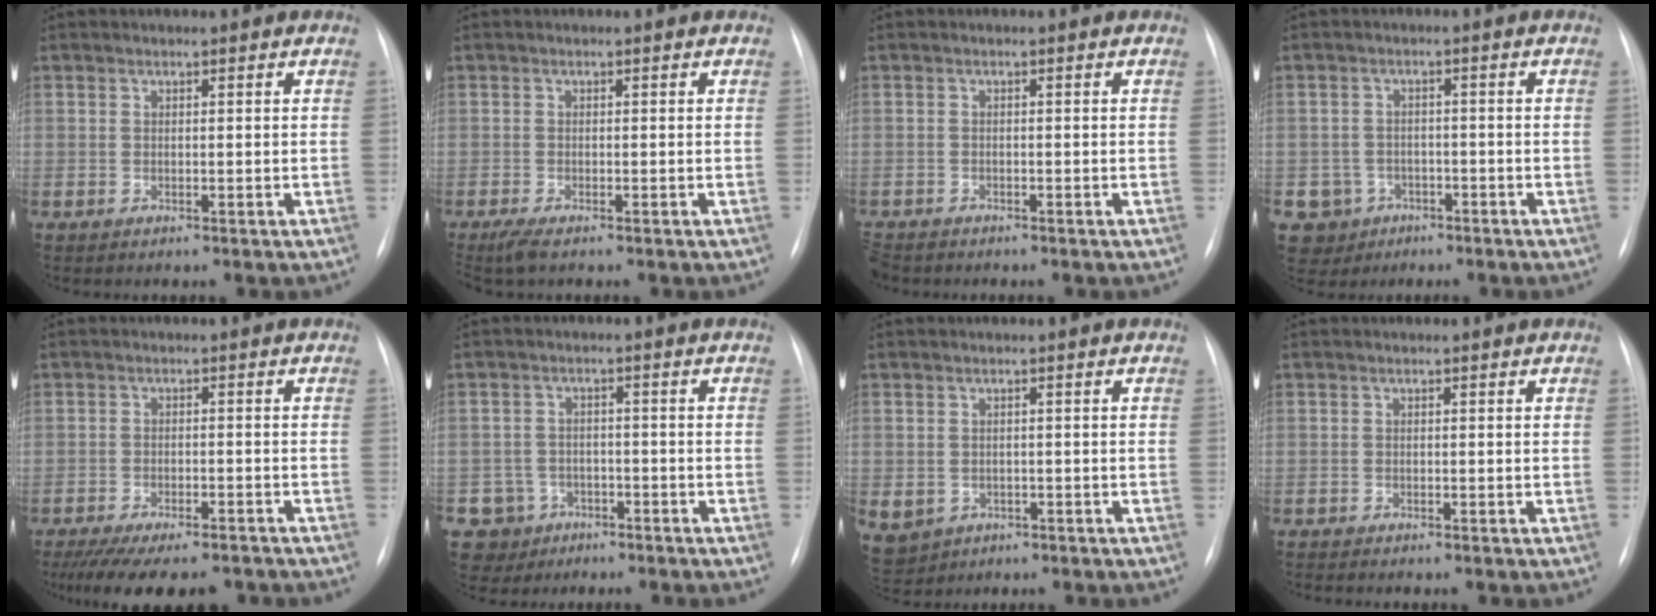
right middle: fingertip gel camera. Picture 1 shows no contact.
{"total": 2.6, "force": [-1.9, 0.5, 1.8], "torque": [-0.040, -0.010, -0.034]}
{"total": 3.1, "force": [-2.7, 1.4, 0.6], "torque": [-0.010, -0.005, -0.047]}
{"total": 5.2, "force": [-2.4, 4.6, 0.0], "torque": [0.001, 0.010, -0.035]}
{"total": 14.7, "force": [-12.2, 4.1, 7.2], "torque": [-0.145, -0.019, -0.167]}
{"total": 5.9, "force": [-3.3, 4.9, -0.3], "torque": [0.006, 0.009, -0.051]}
{"total": 8.0, "force": [-3.0, 6.9, 2.7], "torque": [-0.080, 0.001, -0.034]}
{"total": 0.8, "force": [-0.7, -0.2, 0.3], "torque": [-0.006, -0.002, -0.014]}